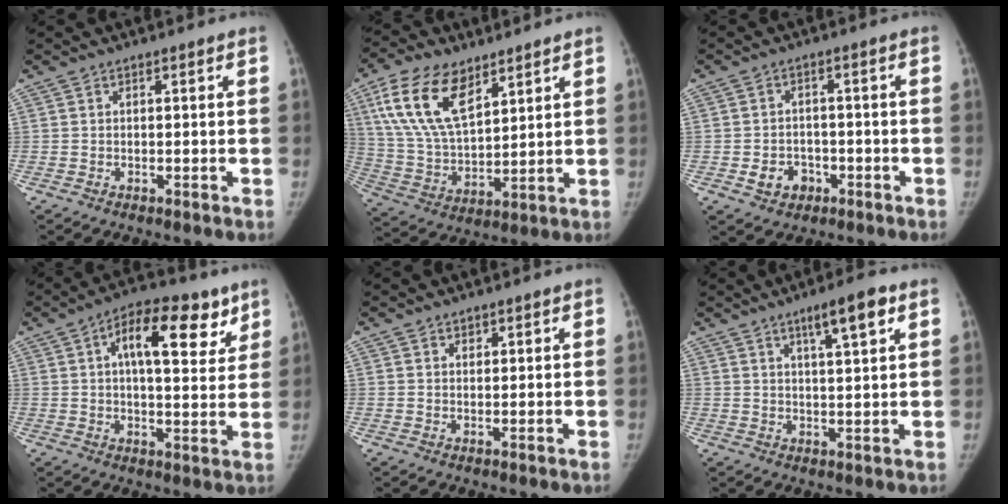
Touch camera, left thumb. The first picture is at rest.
{"total": 17.0, "force": [8.7, 8.7, 11.7], "torque": [-0.203, -0.029, 0.174]}
{"total": 5.1, "force": [-2.0, 4.2, 2.0], "torque": [-0.012, 0.016, -0.024]}
{"total": 14.9, "force": [6.5, 7.0, 11.4], "torque": [-0.126, -0.005, 0.091]}
{"total": 1.2, "force": [0.7, 0.8, 0.4], "torque": [0.006, -0.004, 0.012]}
{"total": 6.9, "force": [3.8, 1.2, 5.7], "torque": [-0.084, -0.013, 0.060]}